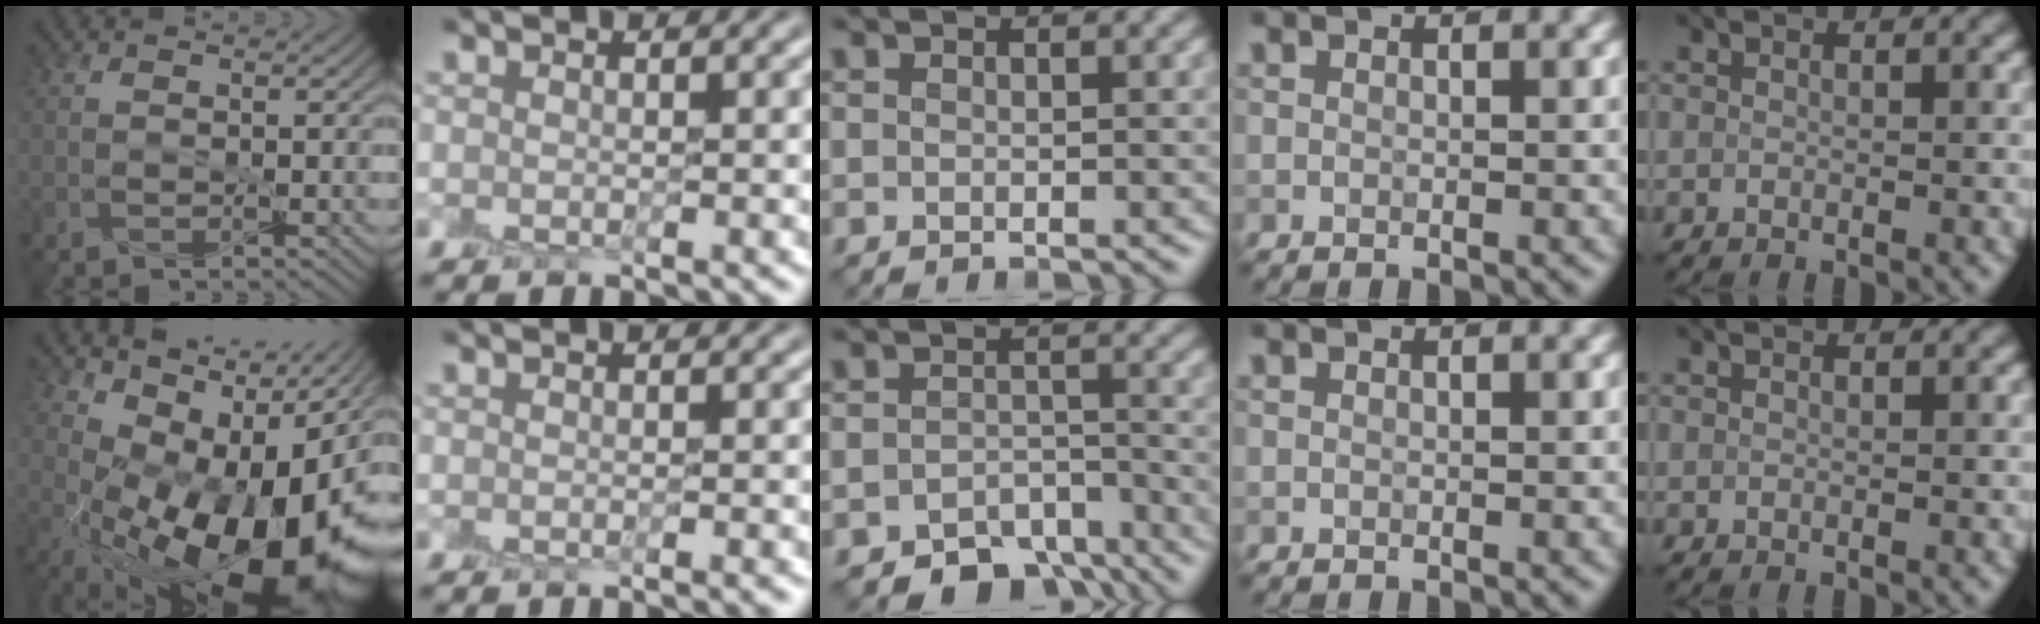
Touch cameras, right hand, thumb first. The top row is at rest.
{"thumb": {"total": 17.4, "force": [0.7, 8.6, 15.1], "torque": [-0.224, -0.020, 0.029]}, "index": {"total": 1.3, "force": [-0.9, 0.1, 0.8], "torque": [-0.007, -0.002, -0.008]}, "middle": {"total": 5.6, "force": [-4.5, 2.7, 2.0], "torque": [-0.017, -0.008, -0.069]}}